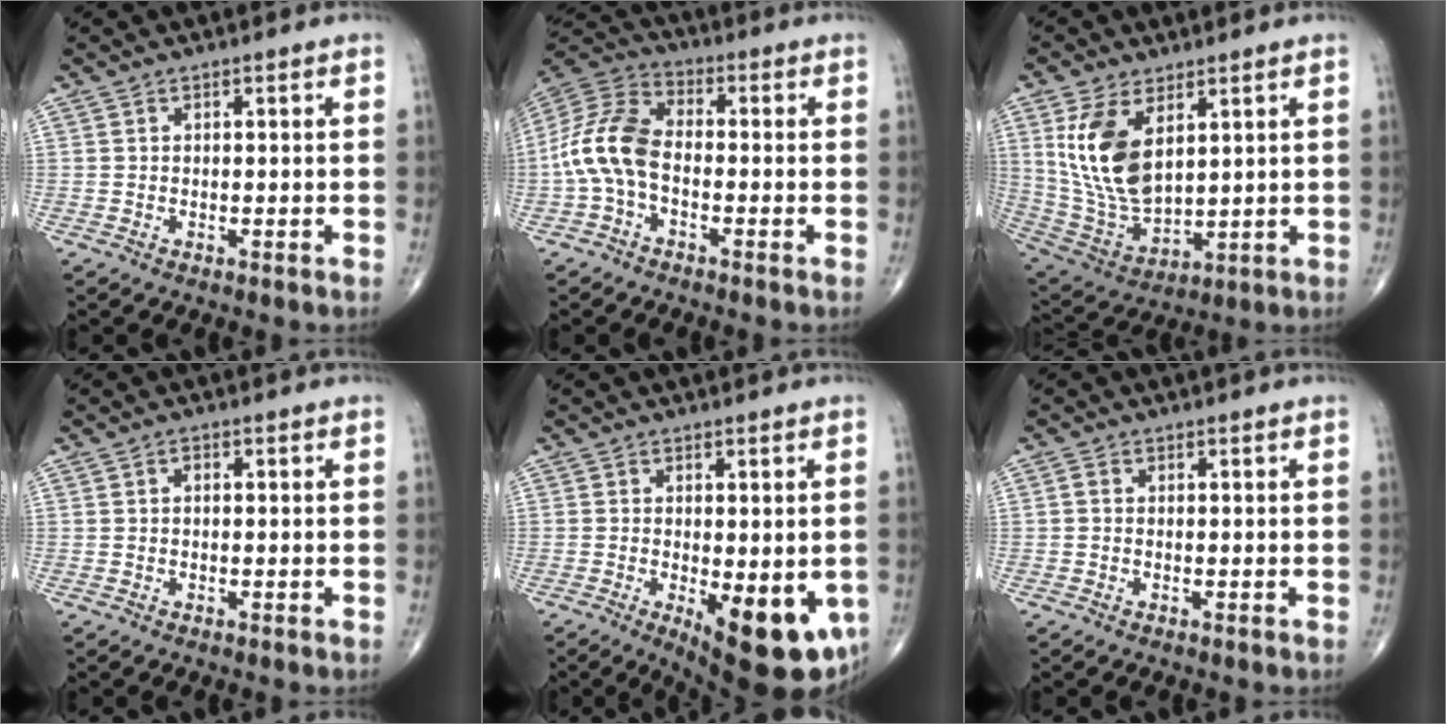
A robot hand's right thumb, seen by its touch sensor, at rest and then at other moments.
{"total": 11.4, "force": [-2.2, 6.6, 9.1], "torque": [-0.190, 0.035, -0.054]}
{"total": 14.7, "force": [4.9, 7.8, 11.5], "torque": [-0.223, -0.024, 0.113]}
{"total": 1.0, "force": [0.1, 0.7, 0.8], "torque": [-0.011, 0.003, 0.000]}
{"total": 15.1, "force": [-4.6, 5.7, 13.2], "torque": [-0.139, -0.020, -0.048]}
{"total": 0.8, "force": [-0.1, 0.6, 0.6], "torque": [-0.009, 0.000, -0.006]}